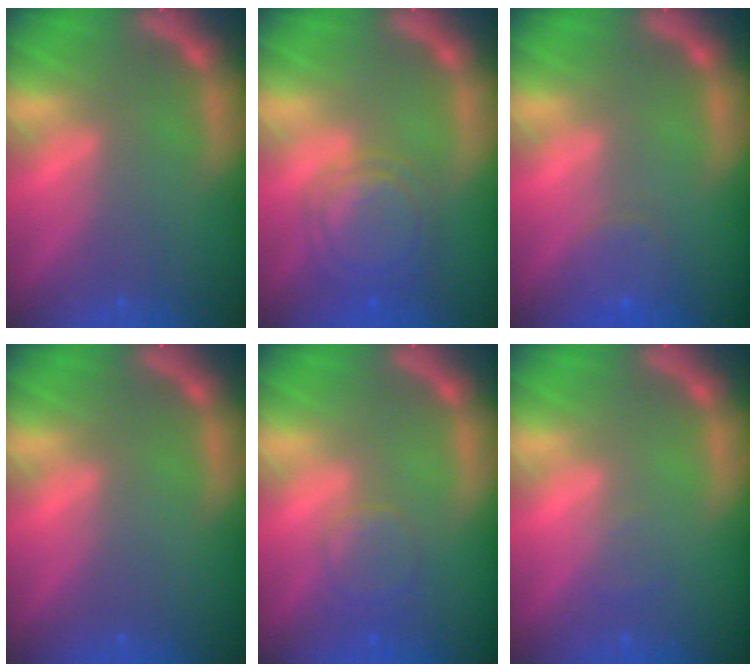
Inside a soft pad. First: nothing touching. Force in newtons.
{"total": 6.0}
{"total": 2.4}
{"total": 0.0}
{"total": 2.9}
{"total": 0.9}